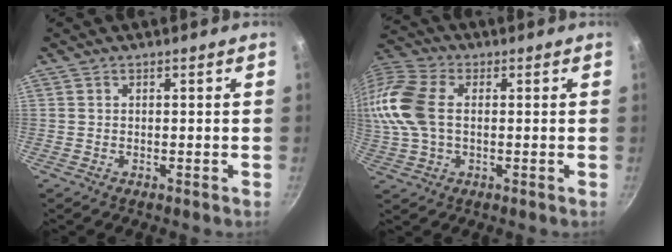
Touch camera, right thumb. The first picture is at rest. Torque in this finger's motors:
{"motor_torque": [-0.18, 0.87, 0.27, 0.02, 0.45]}